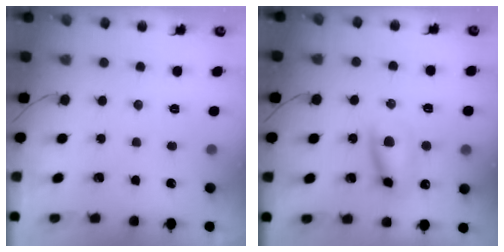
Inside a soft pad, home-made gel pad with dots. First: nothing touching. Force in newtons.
{"total": 10.7, "press": 10.5, "slide": 2.0}